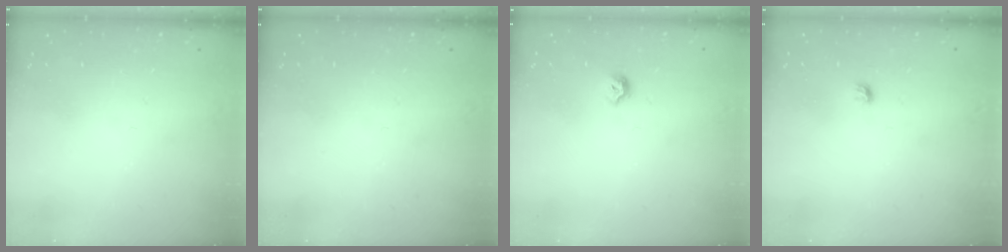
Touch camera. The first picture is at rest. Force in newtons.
{"total": 0.0}
{"total": 4.9, "press": 4.8, "slide": 0.9}
{"total": 3.6, "press": 3.5, "slide": 1.0}